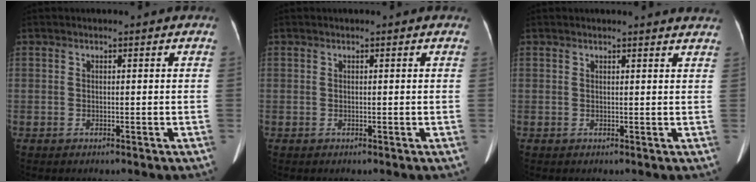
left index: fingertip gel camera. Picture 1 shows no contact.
{"total": 0.0}
{"total": 4.7, "force": [4.7, 0.4, 0.7], "torque": [-0.006, -0.008, 0.029]}